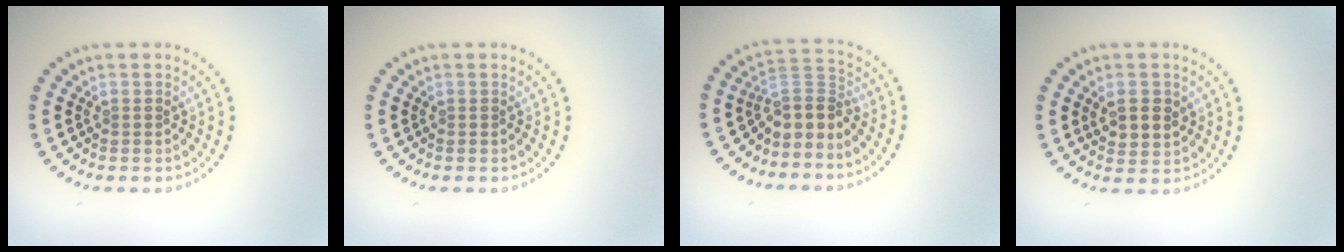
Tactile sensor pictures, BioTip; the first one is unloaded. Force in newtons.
{"total": 0.0}
{"total": 3.1, "press": 2.4, "slide": 2.0}
{"total": 2.7, "press": 2.6, "slide": 0.6}